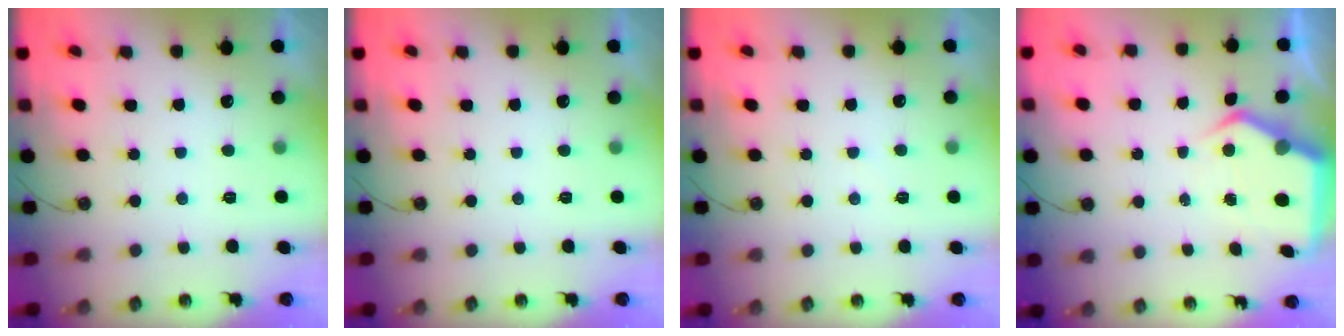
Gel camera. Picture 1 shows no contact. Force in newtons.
{"total": 0.0}
{"total": 3.7, "press": 3.7, "slide": 0.6}
{"total": 6.6, "press": 6.6, "slide": 0.6}